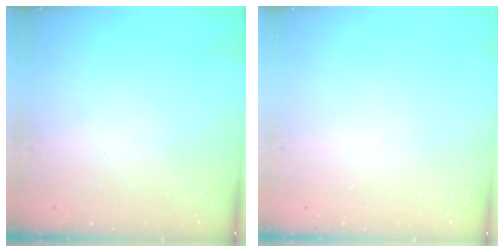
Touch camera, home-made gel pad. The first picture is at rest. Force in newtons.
{"total": 0.0}